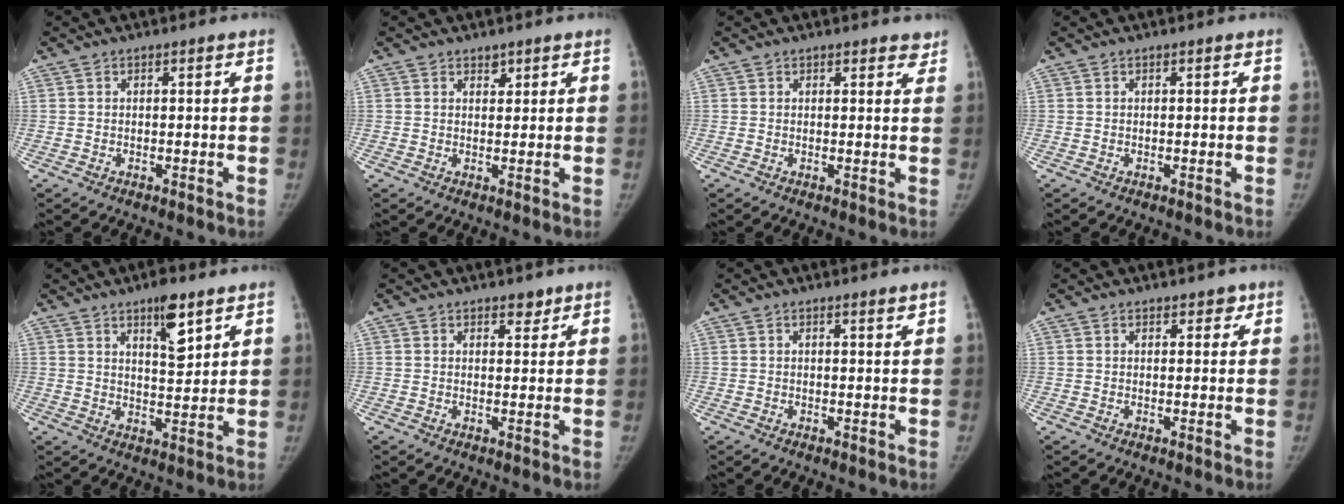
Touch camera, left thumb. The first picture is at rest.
{"total": 1.6, "force": [1.2, 1.0, 0.5], "torque": [0.006, -0.008, 0.017]}
{"total": 2.7, "force": [2.2, 1.2, 0.8], "torque": [0.024, -0.008, 0.019]}
{"total": 0.0}
{"total": 7.8, "force": [4.8, 2.6, 5.5], "torque": [-0.068, -0.033, 0.074]}
{"total": 2.5, "force": [1.8, 1.3, 1.0], "torque": [0.004, -0.011, 0.025]}
{"total": 1.2, "force": [0.9, 0.0, 0.7], "torque": [-0.008, -0.008, 0.014]}
{"total": 2.3, "force": [1.6, 1.4, 0.9], "torque": [0.012, -0.007, 0.017]}